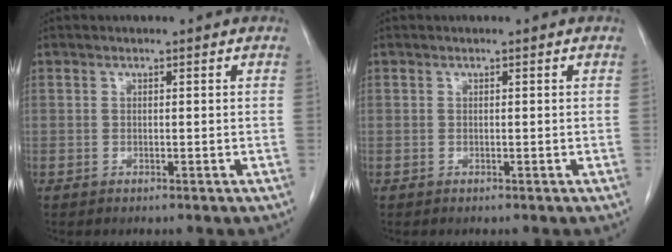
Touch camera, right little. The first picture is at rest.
{"total": 0.0}